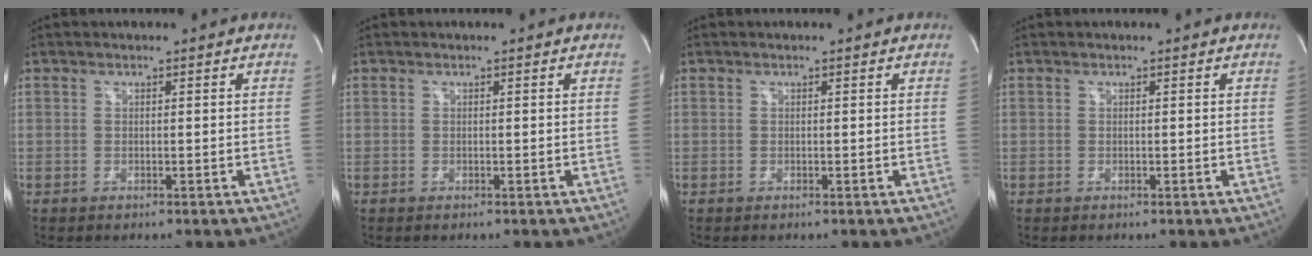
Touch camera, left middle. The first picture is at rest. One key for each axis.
{"total": 0.0}
{"total": 0.0}
{"total": 0.0}